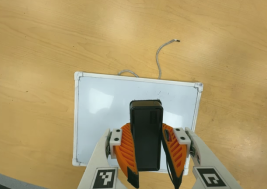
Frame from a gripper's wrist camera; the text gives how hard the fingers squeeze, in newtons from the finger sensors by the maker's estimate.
{"total": 6.7, "left": 5.8, "right": 7.5}